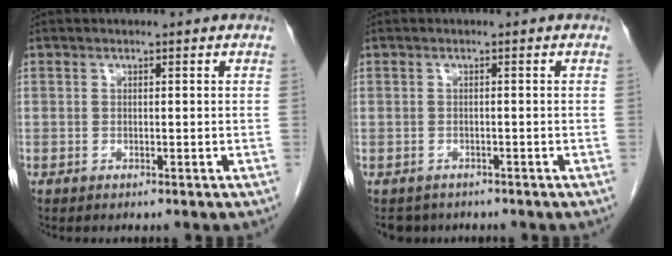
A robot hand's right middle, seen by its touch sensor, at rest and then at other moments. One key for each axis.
{"total": 3.1, "fx": -2.7, "fy": 1.6, "fz": 0.1, "tx": -0.007, "ty": -0.003, "tz": -0.038}